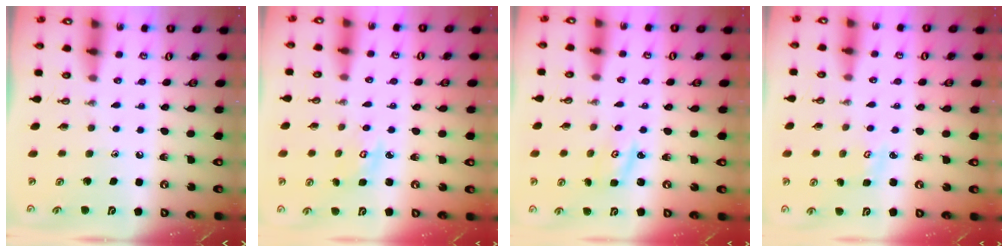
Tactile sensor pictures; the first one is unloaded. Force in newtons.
{"total": 2.9, "press": 2.9, "slide": 0.1}
{"total": 1.5, "press": 1.5, "slide": 0.1}
{"total": 2.1, "press": 2.1, "slide": 0.2}